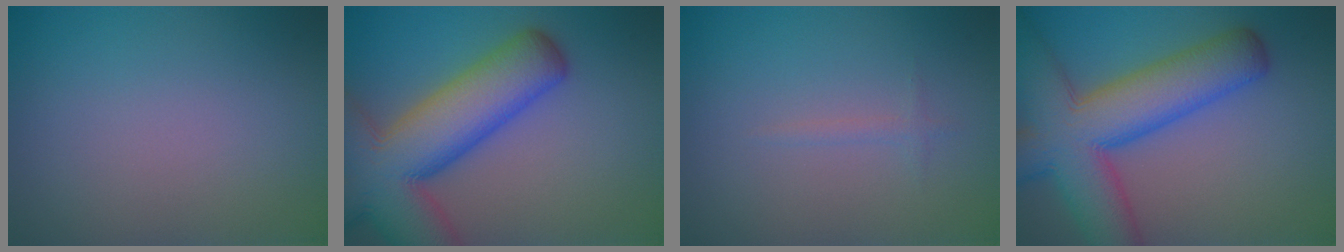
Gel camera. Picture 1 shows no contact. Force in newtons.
{"total": 13.4, "press": 13.3, "slide": 0.7}
{"total": 0.7, "press": 0.7, "slide": 0.0}
{"total": 11.7, "press": 11.7, "slide": 0.4}